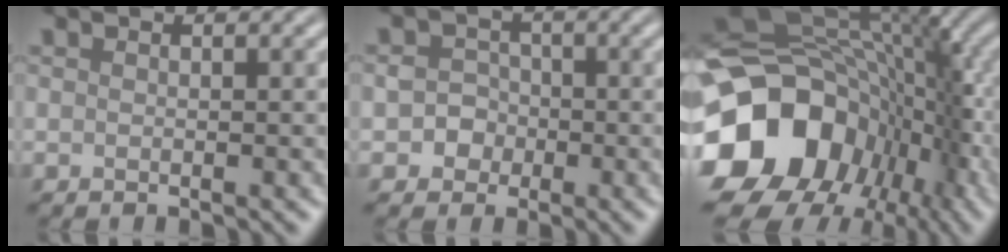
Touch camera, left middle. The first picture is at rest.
{"total": 2.4, "force": [-0.5, 2.3, 0.6], "torque": [0.016, 0.005, -0.019]}
{"total": 16.3, "force": [-4.9, 12.5, 9.2], "torque": [-0.189, -0.027, -0.071]}